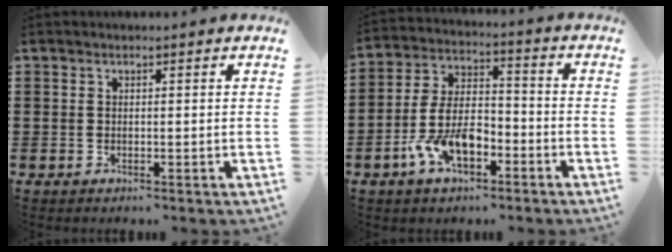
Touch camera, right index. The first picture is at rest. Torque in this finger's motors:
{"motor_torque": [2.14, 0.00, 1.05, 0.20]}